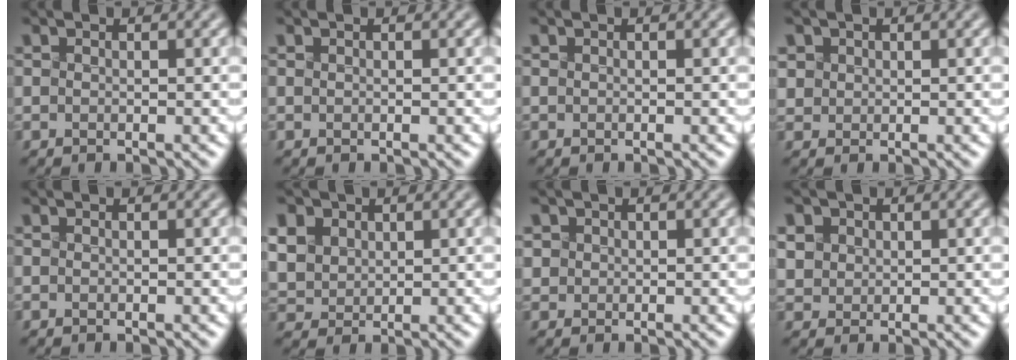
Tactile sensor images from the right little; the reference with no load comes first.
{"total": 0.0}
{"total": 0.0}
{"total": 2.5, "force": [1.1, 2.1, 0.7], "torque": [-0.026, 0.009, 0.031]}
{"total": 0.0}
{"total": 10.7, "force": [4.6, 8.2, 5.1], "torque": [-0.129, 0.031, 0.077]}
{"total": 2.1, "force": [0.9, 1.8, 0.6], "torque": [-0.017, 0.010, 0.025]}
{"total": 5.1, "force": [2.3, 4.0, 2.1], "torque": [-0.065, 0.020, 0.040]}